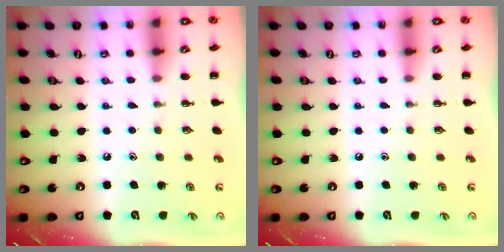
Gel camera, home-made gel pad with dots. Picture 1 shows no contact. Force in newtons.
{"total": 0.0}